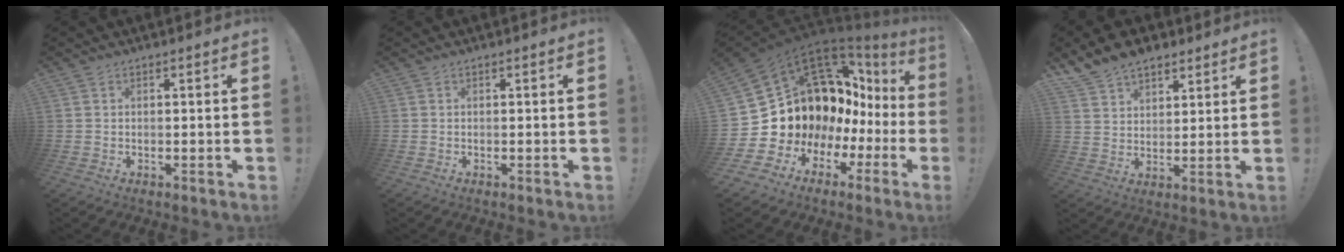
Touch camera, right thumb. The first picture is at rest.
{"total": 0.0}
{"total": 17.3, "force": [6.4, 12.0, 10.7], "torque": [-0.158, -0.069, 0.164]}
{"total": 8.4, "force": [7.0, 4.3, 2.1], "torque": [-0.043, -0.044, 0.136]}